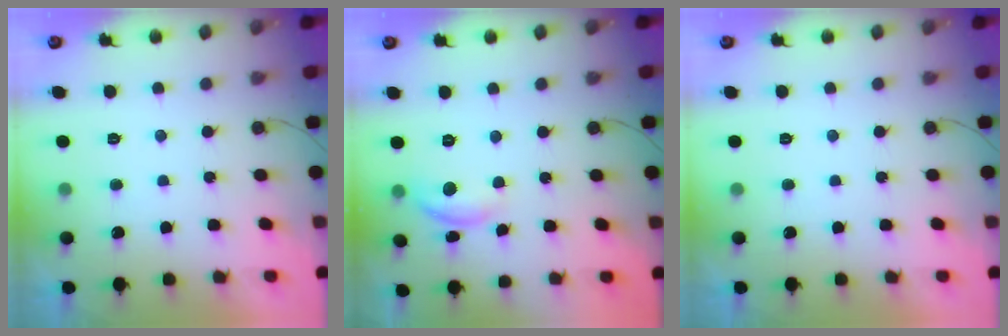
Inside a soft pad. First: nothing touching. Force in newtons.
{"total": 8.5, "press": 8.4, "slide": 0.6}
{"total": 0.0}